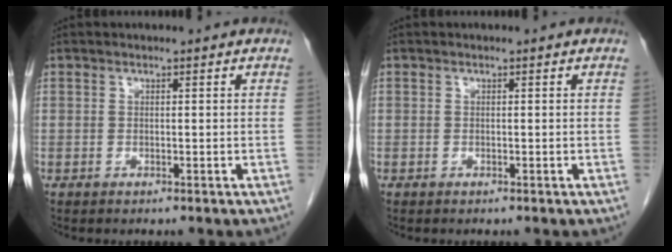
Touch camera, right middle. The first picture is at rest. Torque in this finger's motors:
{"motor_torque": [-0.32, 0.04, -0.35, -0.18]}